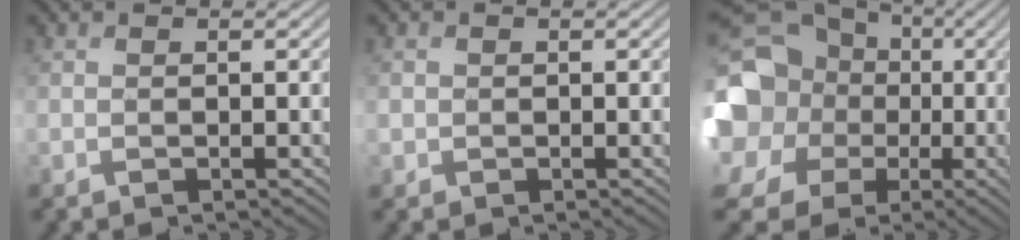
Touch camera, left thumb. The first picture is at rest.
{"total": 1.1, "force": [0.2, 1.1, -0.2], "torque": [0.009, 0.000, -0.002]}
{"total": 20.5, "force": [1.8, 18.6, 8.3], "torque": [-0.249, 0.016, 0.001]}